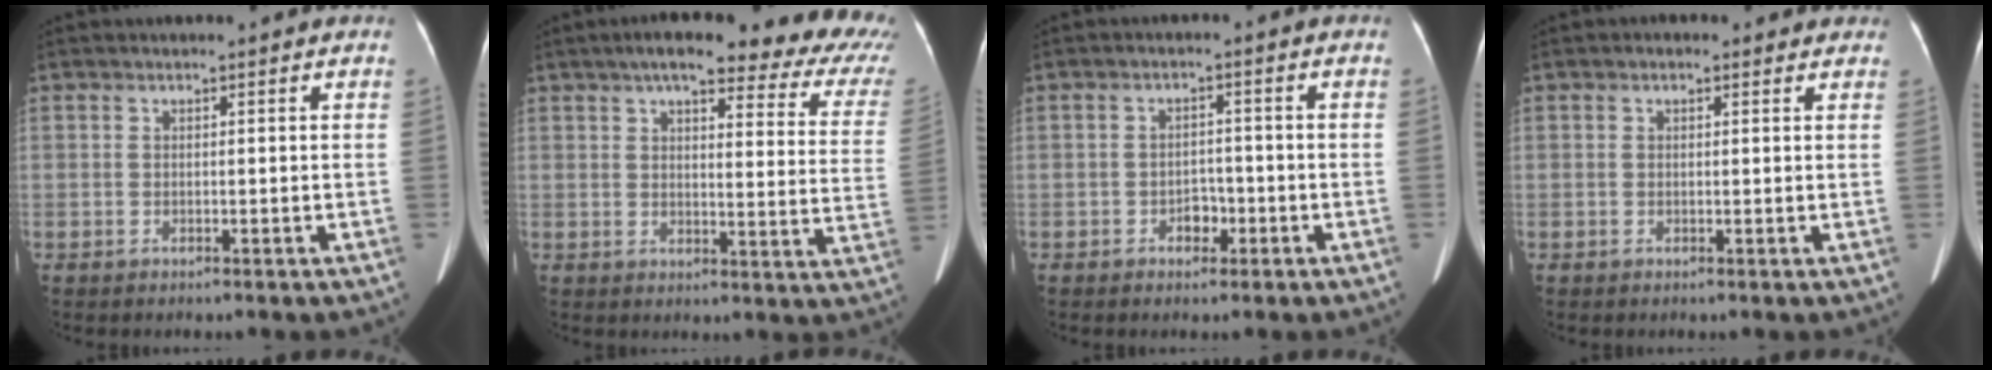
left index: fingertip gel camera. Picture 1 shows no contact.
{"total": 22.5, "force": [18.4, 4.6, 12.1], "torque": [-0.139, -0.006, 0.197]}
{"total": 2.5, "force": [-1.3, 1.7, 1.4], "torque": [-0.015, 0.006, -0.019]}
{"total": 1.7, "force": [1.1, 1.0, 0.9], "torque": [-0.015, 0.011, 0.010]}